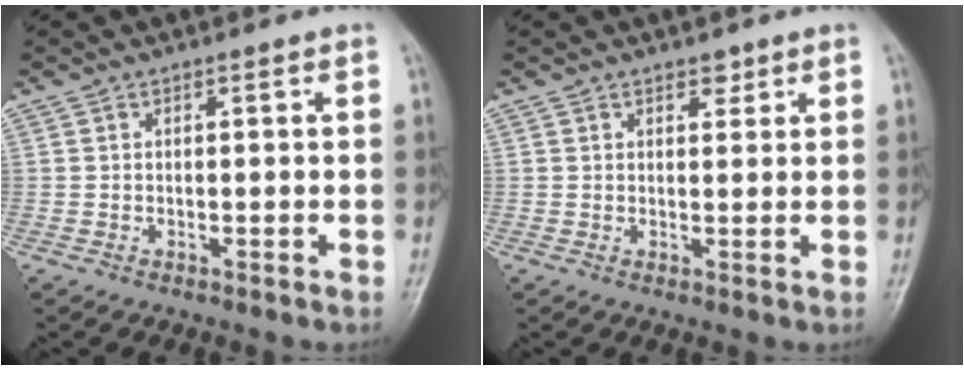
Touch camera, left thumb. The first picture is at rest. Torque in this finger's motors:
{"motor_torque": [-0.27, -0.03, 0.04, 0.10, -0.02]}